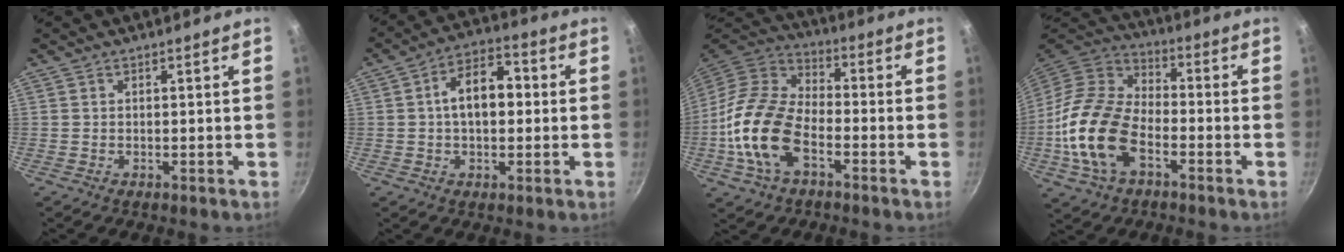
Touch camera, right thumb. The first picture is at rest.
{"total": 10.0, "force": [0.7, 5.9, 8.0], "torque": [-0.117, 0.026, 0.005]}
{"total": 17.3, "force": [-5.3, 10.0, 13.1], "torque": [-0.261, 0.033, -0.107]}
{"total": 18.4, "force": [-5.6, 11.1, 13.6], "torque": [-0.269, 0.030, -0.113]}